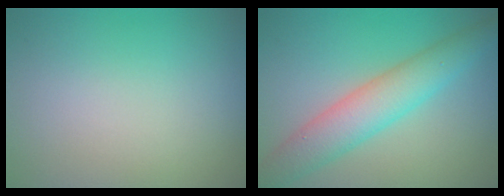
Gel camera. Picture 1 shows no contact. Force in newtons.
{"total": 5.2, "press": 5.2, "slide": 0.0}